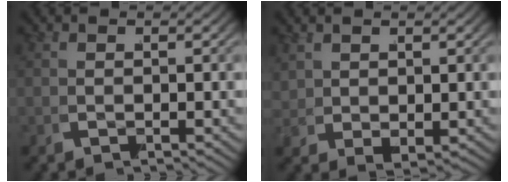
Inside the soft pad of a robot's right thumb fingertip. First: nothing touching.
{"total": 1.7, "force": [1.7, -0.1, 0.1], "torque": [0.004, -0.003, 0.039]}